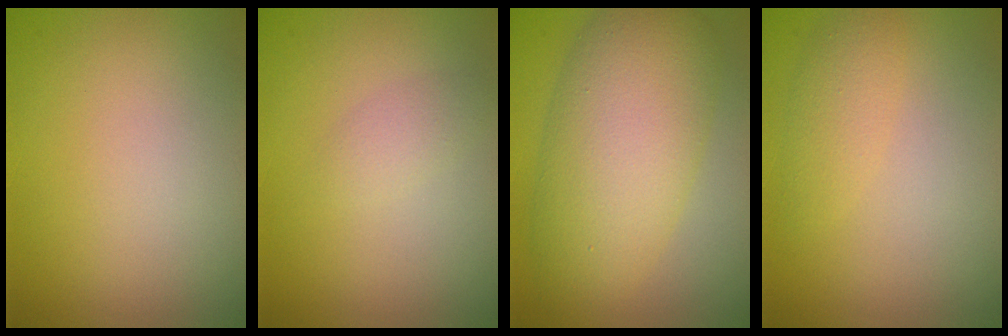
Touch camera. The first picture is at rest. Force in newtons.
{"total": 1.2, "press": 1.2, "slide": 0.1}
{"total": 7.2, "press": 7.2, "slide": 0.3}
{"total": 1.7, "press": 1.7, "slide": 0.1}